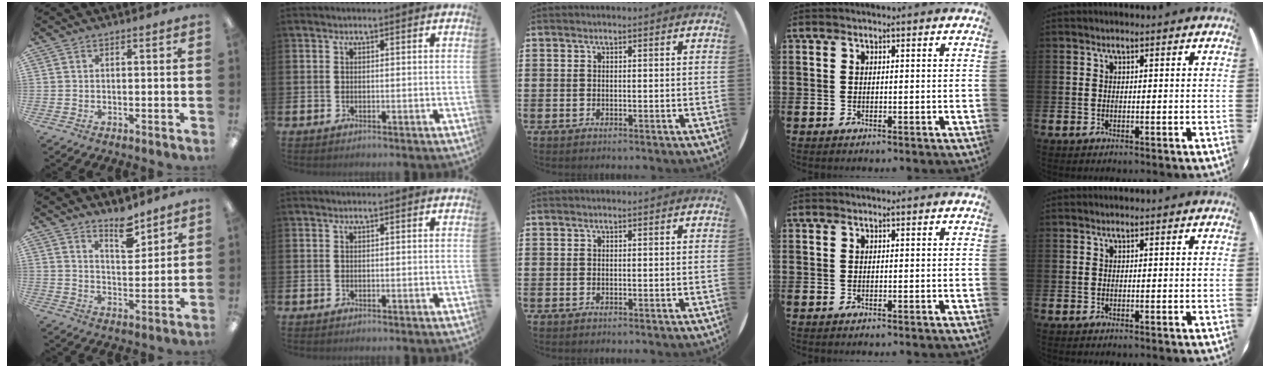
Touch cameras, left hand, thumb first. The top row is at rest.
{"thumb": {"total": 4.8, "force": [4.2, 1.4, 1.9], "torque": [-0.015, -0.034, 0.070]}}